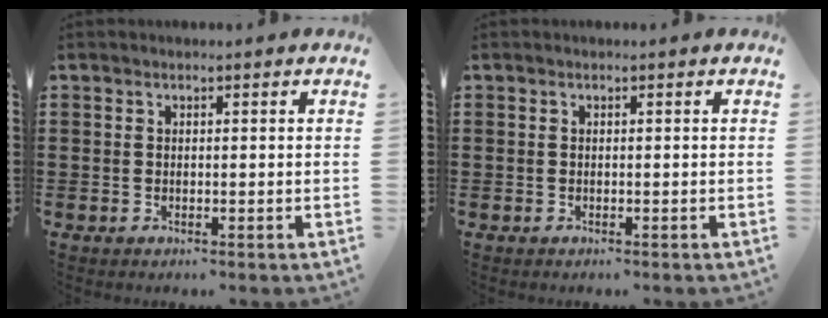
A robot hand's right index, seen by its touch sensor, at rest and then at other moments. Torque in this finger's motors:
{"motor_torque": [0.92, 1.22, 0.00, 0.00]}